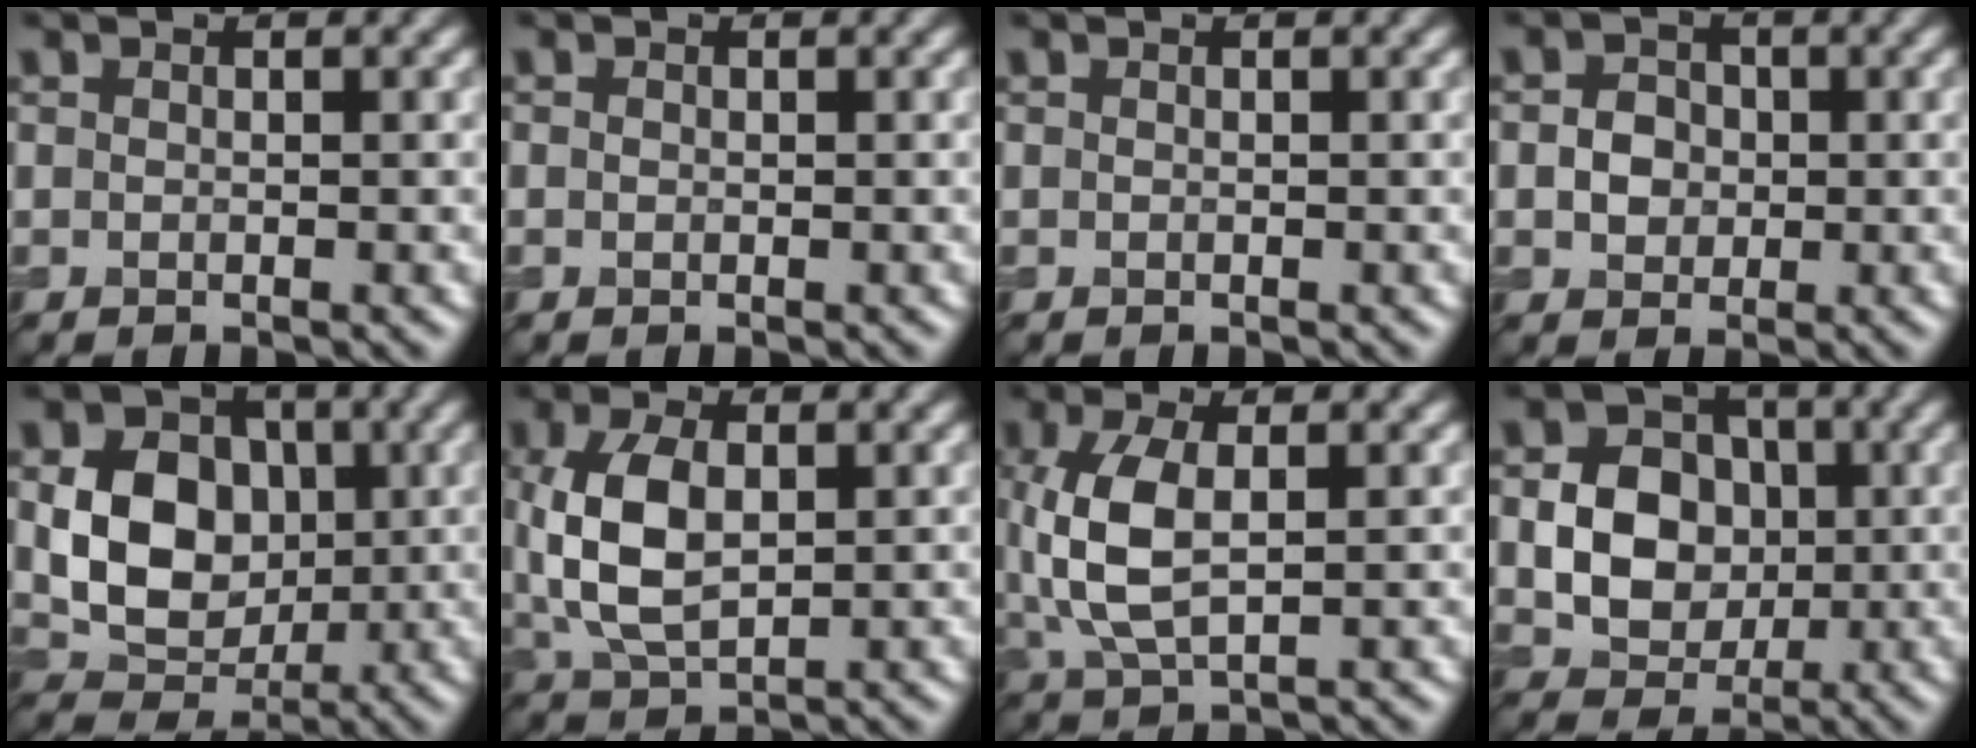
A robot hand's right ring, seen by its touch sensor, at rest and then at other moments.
{"total": 0.0}
{"total": 0.0}
{"total": 2.3, "force": [-0.1, 2.1, 1.0], "torque": [-0.018, -0.005, -0.005]}
{"total": 7.3, "force": [0.4, 5.7, 4.5], "torque": [-0.082, -0.006, 0.004]}
{"total": 6.1, "force": [0.6, 3.4, 5.0], "torque": [-0.116, 0.001, 0.014]}
{"total": 5.8, "force": [0.6, 2.8, 5.0], "torque": [-0.128, -0.001, 0.012]}
{"total": 5.9, "force": [-0.2, 4.9, 3.2], "torque": [-0.049, -0.001, -0.014]}